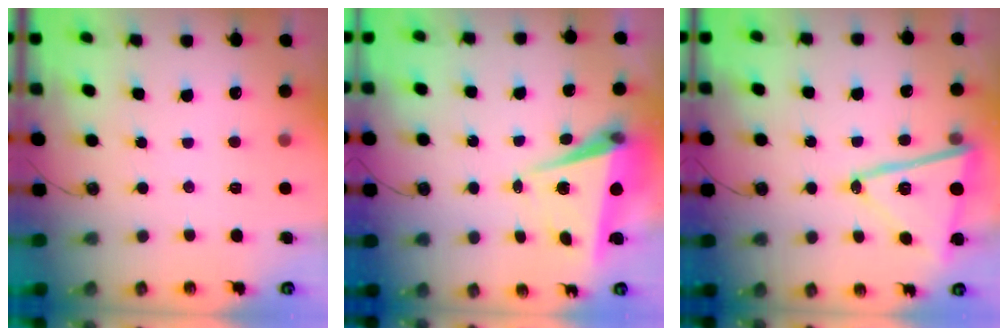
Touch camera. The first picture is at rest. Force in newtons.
{"total": 6.7, "press": 5.4, "slide": 3.9}
{"total": 15.6, "press": 15.5, "slide": 1.7}